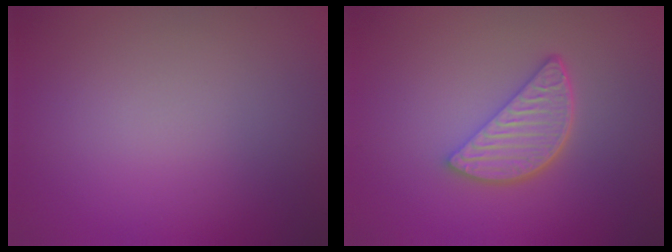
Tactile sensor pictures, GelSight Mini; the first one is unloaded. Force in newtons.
{"total": 3.9, "press": 3.2, "slide": 2.3}